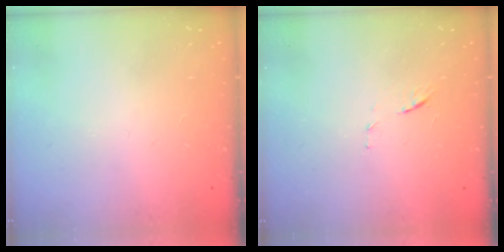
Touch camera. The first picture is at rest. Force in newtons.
{"total": 5.0, "press": 5.0, "slide": 0.6}